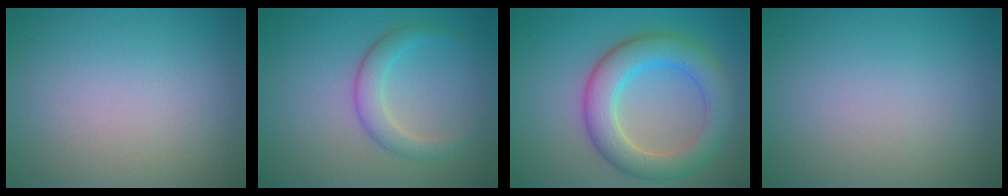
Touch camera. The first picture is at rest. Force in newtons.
{"total": 2.7, "press": 2.7, "slide": 0.1}
{"total": 6.0, "press": 6.0, "slide": 0.1}
{"total": 0.0}